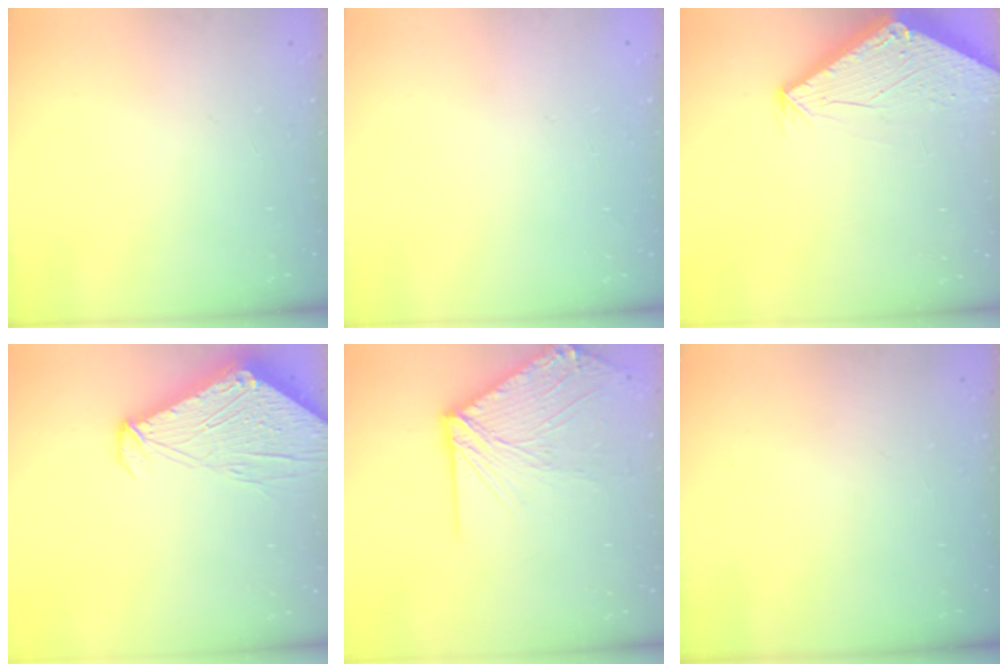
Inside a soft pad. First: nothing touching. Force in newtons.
{"total": 0.0}
{"total": 2.8, "press": 2.8, "slide": 0.1}
{"total": 9.6, "press": 9.6, "slide": 1.1}
{"total": 12.5, "press": 12.4, "slide": 1.9}
{"total": 0.0}